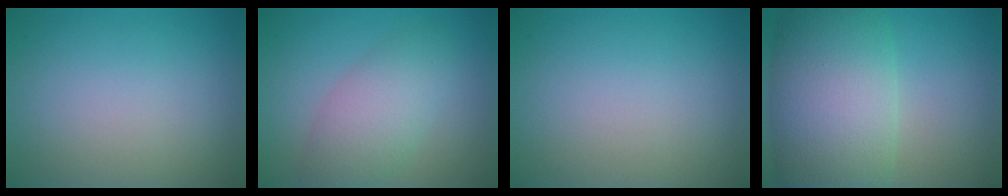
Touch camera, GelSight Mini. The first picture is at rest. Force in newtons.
{"total": 4.4, "press": 4.3, "slide": 0.4}
{"total": 0.0}
{"total": 12.1, "press": 12.0, "slide": 0.8}